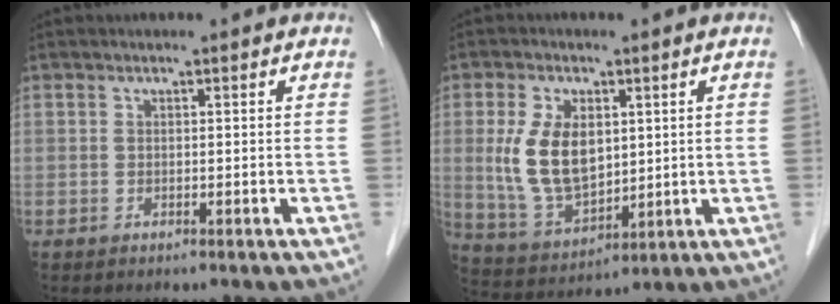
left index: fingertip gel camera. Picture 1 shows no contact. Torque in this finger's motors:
{"motor_torque": [2.14, 0.00, 0.82, 0.21]}